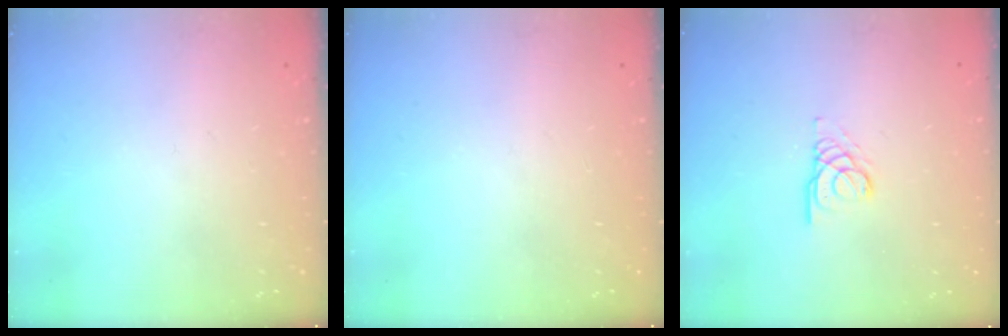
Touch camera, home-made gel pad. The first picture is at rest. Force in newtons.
{"total": 0.0}
{"total": 3.4, "press": 3.4, "slide": 0.3}